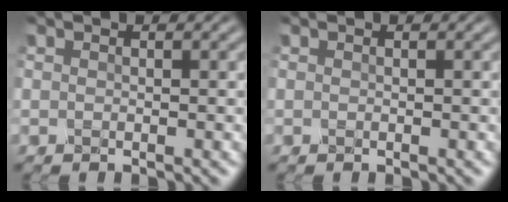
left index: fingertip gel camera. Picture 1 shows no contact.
{"total": 0.0}